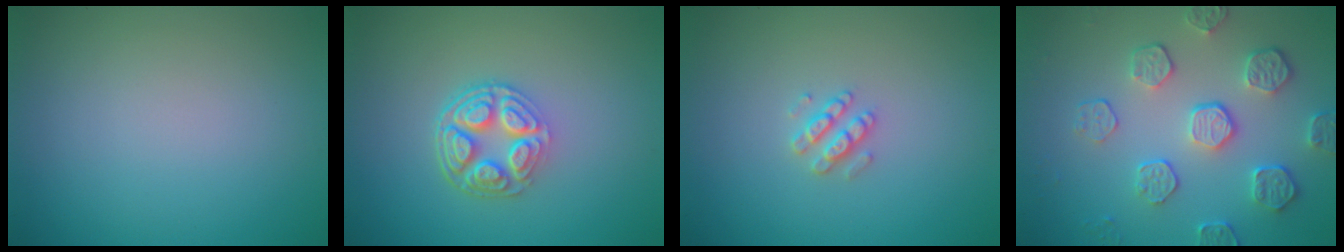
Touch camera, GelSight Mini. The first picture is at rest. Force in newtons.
{"total": 4.9, "press": 3.7, "slide": 3.3}
{"total": 1.9, "press": 1.9, "slide": 0.3}
{"total": 4.6, "press": 3.9, "slide": 2.5}